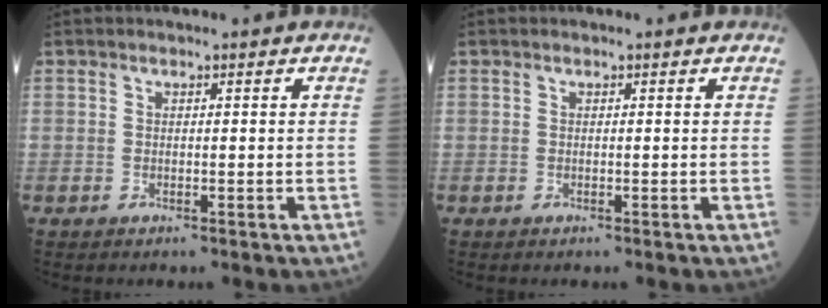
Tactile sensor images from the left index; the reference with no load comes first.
{"total": 0.0}